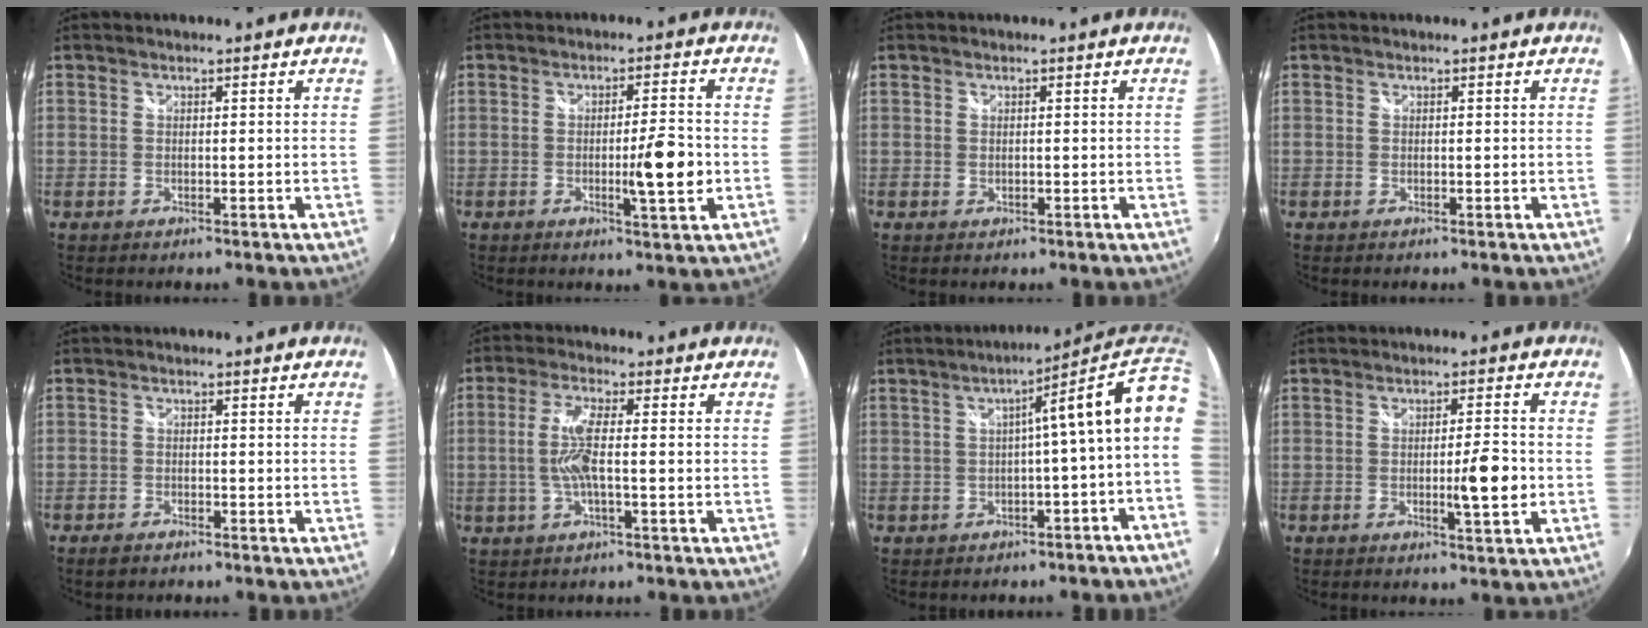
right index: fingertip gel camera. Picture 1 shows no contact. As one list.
[{"total": 6.7, "force": [-1.3, 0.3, 6.6], "torque": [-0.106, -0.006, -0.016]}, {"total": 0.0}, {"total": 0.0}, {"total": 2.3, "force": [-2.0, 1.0, 0.8], "torque": [-0.027, -0.001, -0.037]}, {"total": 6.3, "force": [-0.6, 0.7, 6.2], "torque": [-0.128, 0.004, -0.008]}, {"total": 10.4, "force": [4.0, -0.5, 9.6], "torque": [-0.125, 0.003, 0.047]}, {"total": 5.6, "force": [-1.1, 0.1, 5.5], "torque": [-0.089, -0.004, -0.014]}]